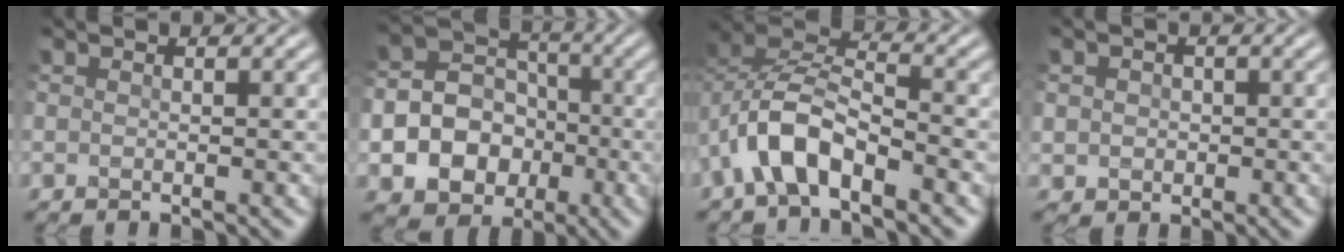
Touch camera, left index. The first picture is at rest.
{"total": 9.0, "force": [-2.7, 7.7, 3.8], "torque": [-0.069, -0.009, -0.061]}
{"total": 5.2, "force": [-2.7, 2.5, 3.7], "torque": [-0.063, 0.011, -0.054]}
{"total": 2.7, "force": [0.5, 2.6, 0.6], "torque": [0.011, 0.011, -0.016]}